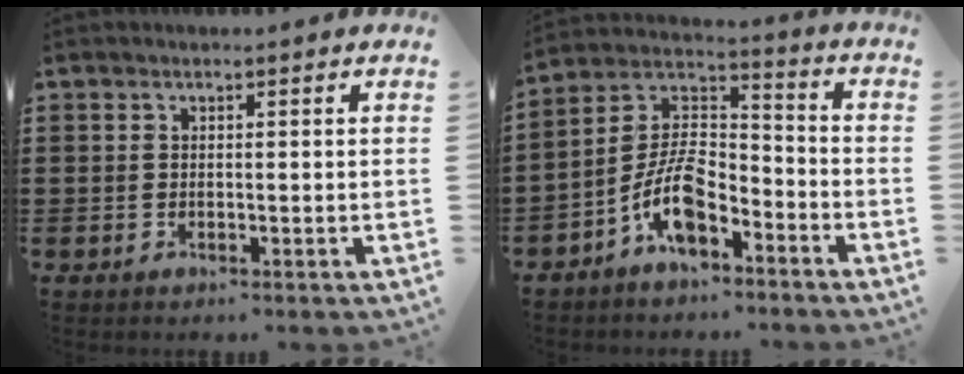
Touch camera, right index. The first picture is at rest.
{"total": 9.6, "force": [-5.7, 4.1, 6.5], "torque": [-0.150, -0.002, -0.113]}